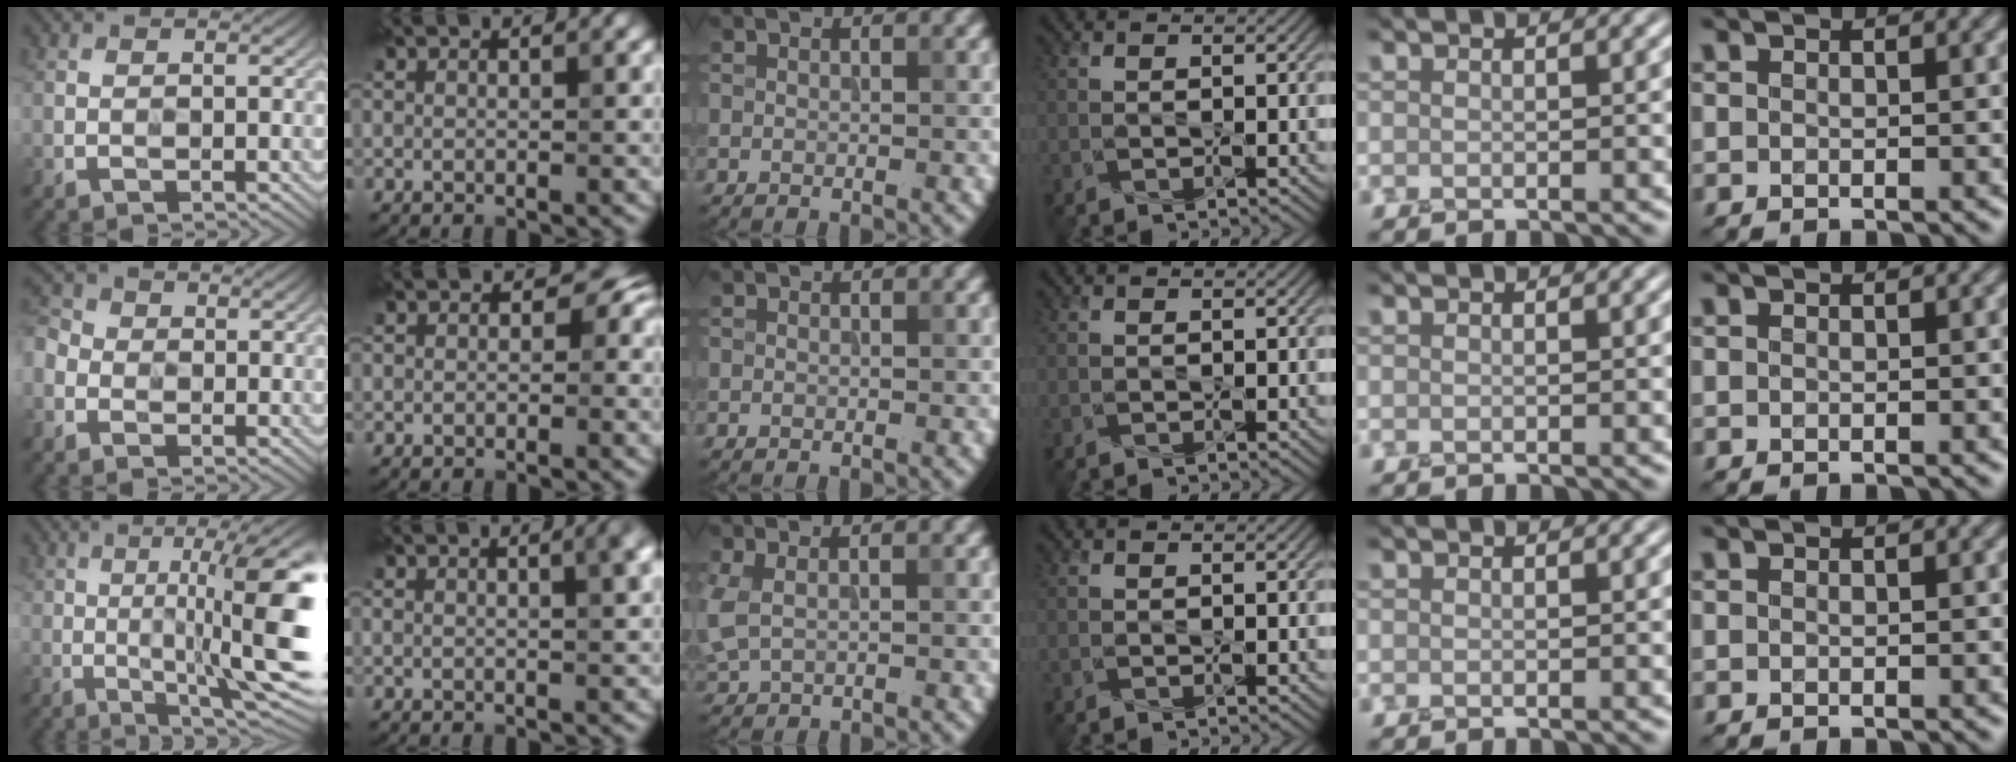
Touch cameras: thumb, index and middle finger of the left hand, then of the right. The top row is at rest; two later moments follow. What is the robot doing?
{"motion": "press", "object": "grip strengthener"}